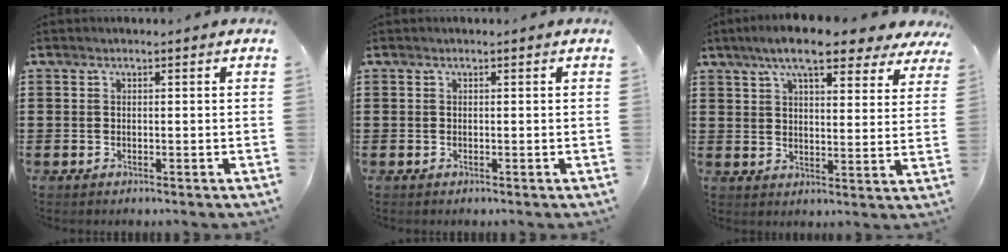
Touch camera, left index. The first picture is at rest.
{"total": 0.0}
{"total": 9.4, "force": [7.4, 1.7, 5.5], "torque": [-0.111, -0.016, 0.132]}